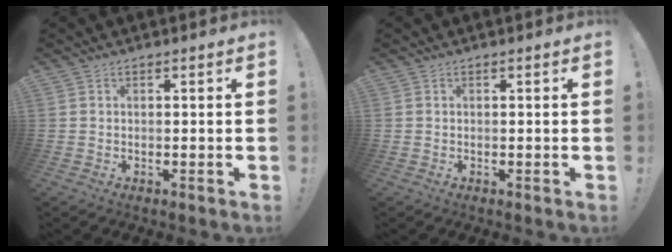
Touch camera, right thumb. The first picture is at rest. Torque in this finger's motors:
{"motor_torque": [-0.19, 0.04, 0.06, -0.02, 0.04]}